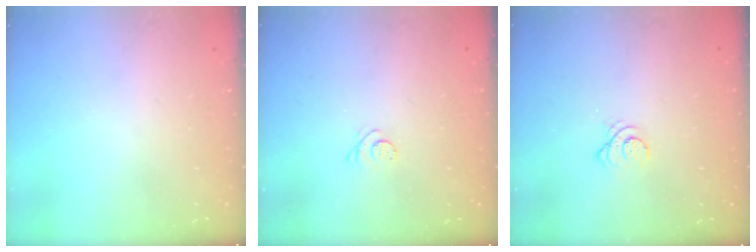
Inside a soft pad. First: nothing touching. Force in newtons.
{"total": 2.3, "press": 2.3, "slide": 0.3}
{"total": 3.6, "press": 3.5, "slide": 0.5}